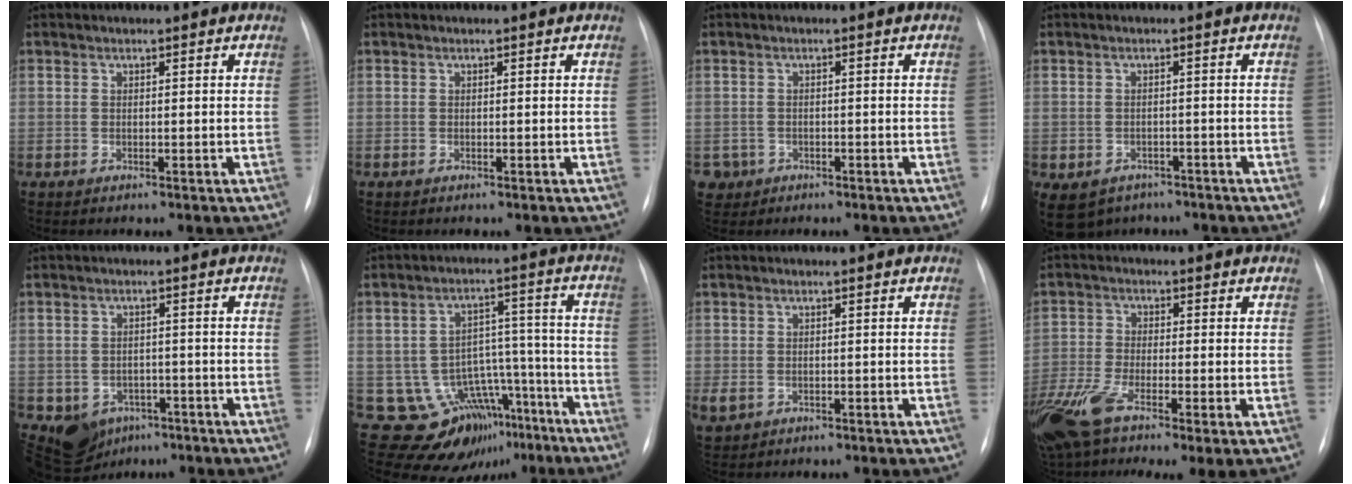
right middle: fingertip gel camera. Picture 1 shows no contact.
{"total": 0.0}
{"total": 2.7, "force": [-1.3, 2.4, -0.1], "torque": [0.001, 0.009, -0.021]}
{"total": 9.7, "force": [-6.2, 7.0, 2.8], "torque": [-0.080, -0.003, -0.075]}
{"total": 7.8, "force": [-4.1, 6.3, 2.2], "torque": [-0.042, 0.012, -0.048]}
{"total": 13.3, "force": [-7.9, 9.6, 4.8], "torque": [-0.051, 0.068, -0.098]}
{"total": 2.0, "force": [-0.5, 1.6, 1.0], "torque": [-0.024, 0.000, 0.001]}
{"total": 11.8, "force": [-5.9, 3.1, 9.8], "torque": [-0.208, -0.021, -0.107]}